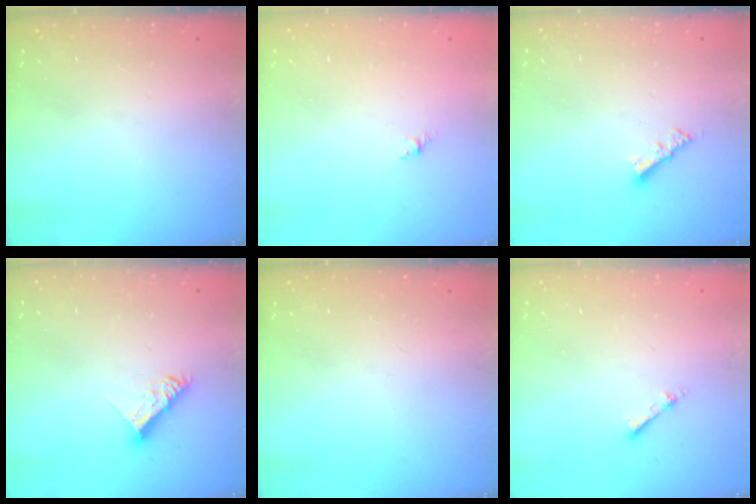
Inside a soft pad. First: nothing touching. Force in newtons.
{"total": 1.5, "press": 1.4, "slide": 0.6}
{"total": 4.2, "press": 4.2, "slide": 0.3}
{"total": 8.9, "press": 8.9, "slide": 0.7}
{"total": 0.0}
{"total": 1.9, "press": 1.9, "slide": 0.3}